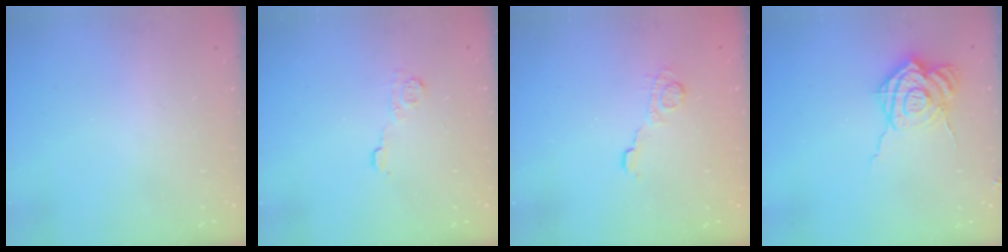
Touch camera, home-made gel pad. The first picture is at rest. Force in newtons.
{"total": 6.0, "press": 6.0, "slide": 0.4}
{"total": 5.2, "press": 5.2, "slide": 0.4}
{"total": 13.9, "press": 13.8, "slide": 1.5}